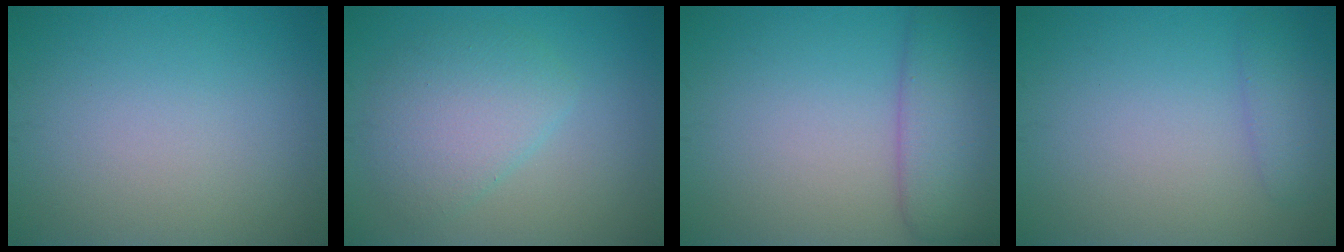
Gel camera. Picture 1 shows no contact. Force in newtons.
{"total": 3.9, "press": 3.9, "slide": 0.3}
{"total": 5.1, "press": 5.0, "slide": 0.5}
{"total": 1.7, "press": 1.6, "slide": 0.2}